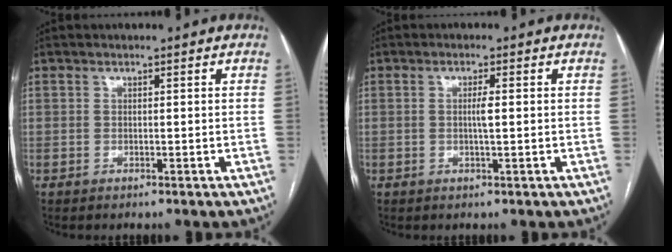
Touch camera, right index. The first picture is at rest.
{"total": 2.2, "force": [0.1, 0.1, 2.2], "torque": [-0.040, 0.000, 0.001]}